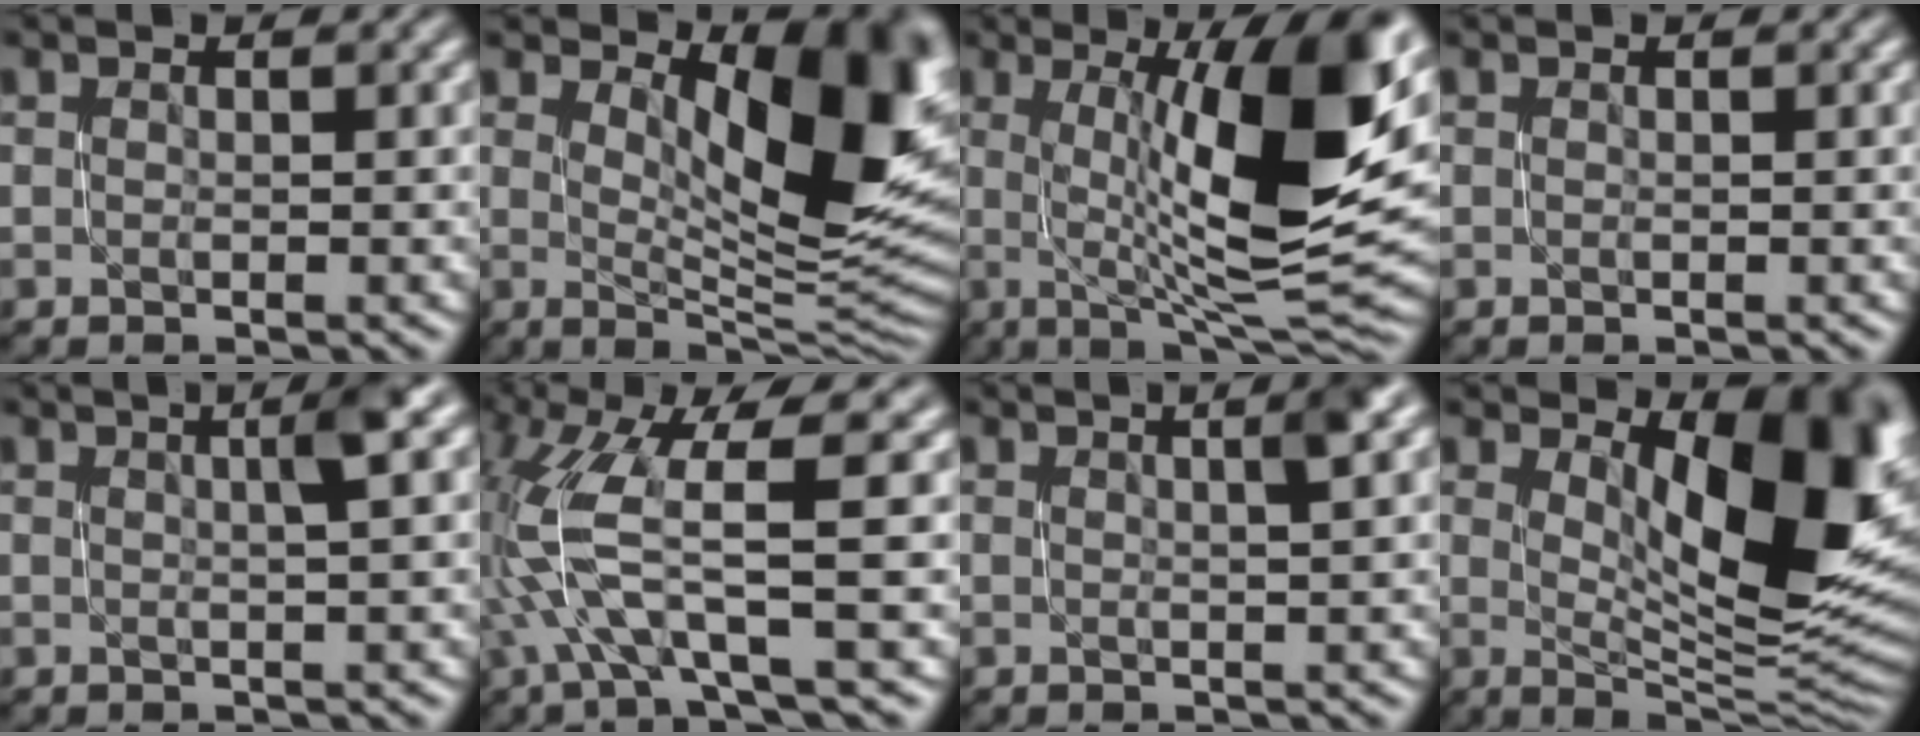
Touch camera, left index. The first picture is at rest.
{"total": 10.6, "force": [3.3, 4.0, 9.2], "torque": [-0.119, -0.012, 0.066]}
{"total": 13.0, "force": [2.0, 3.2, 12.4], "torque": [-0.163, -0.004, 0.036]}
{"total": 0.0}
{"total": 3.1, "force": [0.7, 0.3, 3.0], "torque": [-0.040, 0.007, 0.013]}
{"total": 8.1, "force": [-1.5, 1.7, 7.8], "torque": [-0.171, 0.003, -0.028]}
{"total": 3.0, "force": [1.0, 0.6, 2.8], "torque": [-0.026, 0.008, 0.011]}
{"total": 11.7, "force": [3.2, 4.8, 10.2], "torque": [-0.126, -0.012, 0.062]}